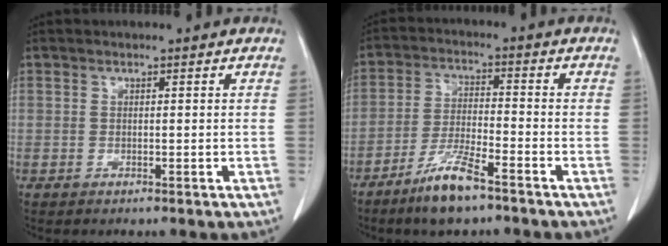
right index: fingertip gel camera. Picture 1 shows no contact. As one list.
[{"total": 8.0, "force": [-5.6, 1.0, 5.5], "torque": [-0.117, -0.015, -0.106]}]